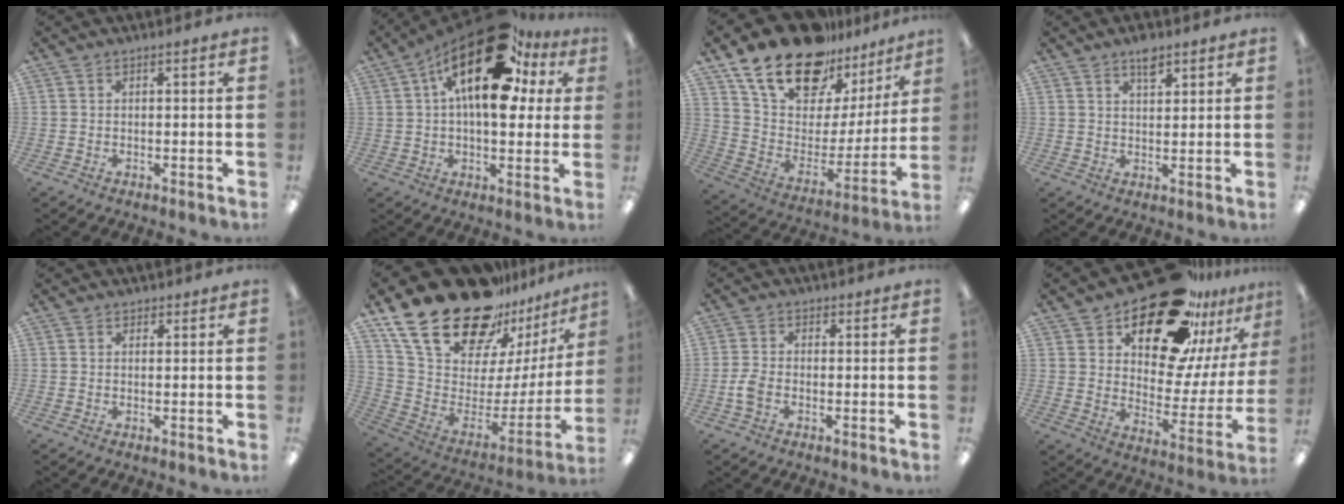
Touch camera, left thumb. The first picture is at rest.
{"total": 22.4, "force": [10.2, 10.3, 17.1], "torque": [-0.275, -0.045, 0.164]}
{"total": 20.9, "force": [15.7, 10.1, 9.5], "torque": [-0.173, -0.107, 0.281]}
{"total": 4.4, "force": [3.1, 1.9, 2.6], "torque": [-0.033, -0.012, 0.051]}
{"total": 0.8, "force": [0.6, 0.5, 0.0], "torque": [0.007, -0.002, 0.010]}
{"total": 28.4, "force": [20.2, 12.6, 15.5], "torque": [-0.274, -0.134, 0.373]}
{"total": 3.3, "force": [-1.1, 2.0, 2.4], "torque": [-0.051, 0.003, -0.022]}
{"total": 24.4, "force": [18.1, 11.1, 12.0], "torque": [-0.168, -0.123, 0.310]}